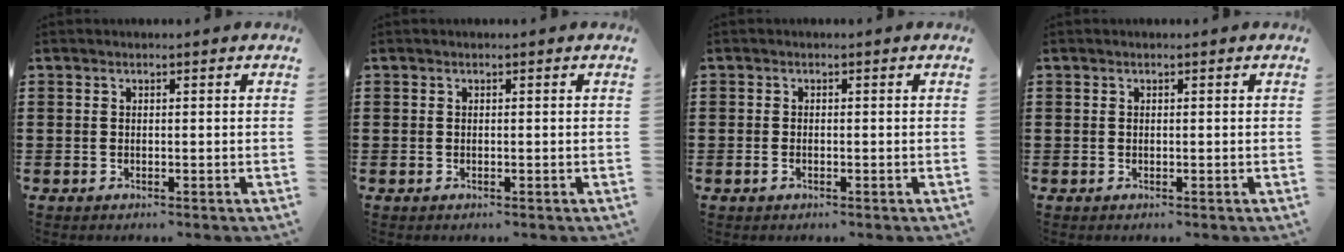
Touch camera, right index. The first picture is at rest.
{"total": 0.0}
{"total": 0.7, "force": [-0.2, 0.3, 0.6], "torque": [-0.011, -0.005, -0.003]}
{"total": 0.0}